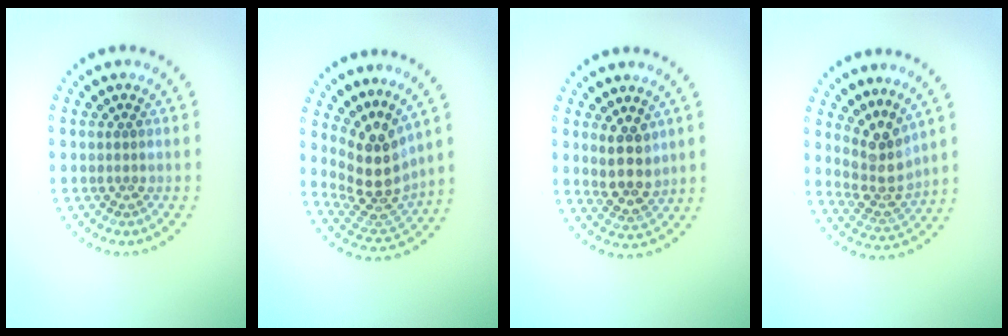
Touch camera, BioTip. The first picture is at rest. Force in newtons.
{"total": 4.6, "press": 3.5, "slide": 3.0}
{"total": 3.4, "press": 3.1, "slide": 1.4}
{"total": 3.7, "press": 2.7, "slide": 2.6}